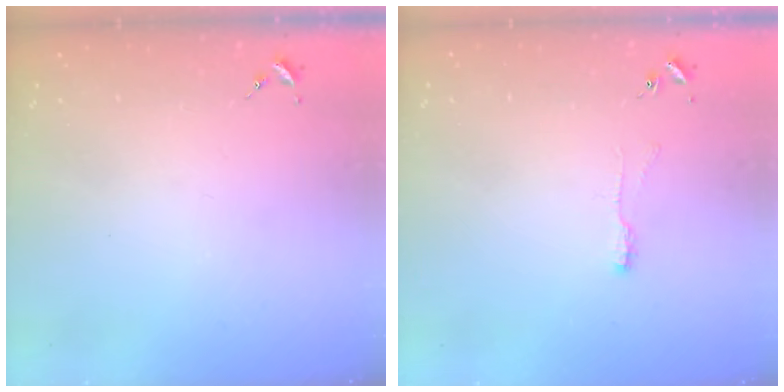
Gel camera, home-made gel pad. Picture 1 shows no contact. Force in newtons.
{"total": 5.1, "press": 5.0, "slide": 0.6}